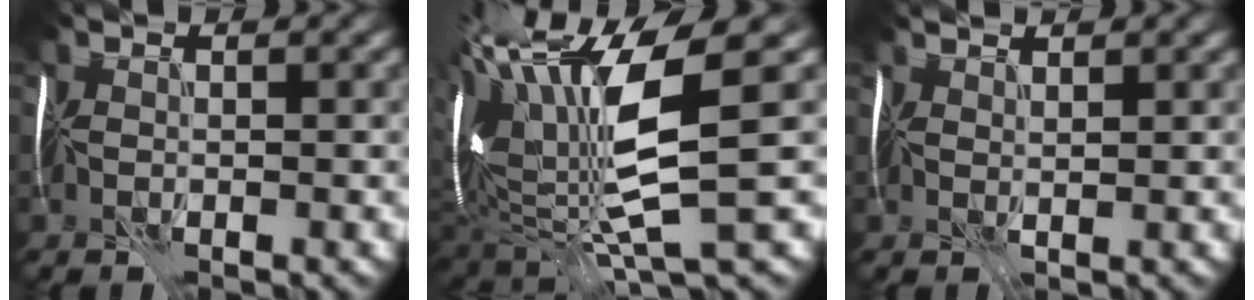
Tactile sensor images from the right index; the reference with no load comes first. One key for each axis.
{"total": 12.1, "fx": 3.4, "fy": 3.0, "fz": 11.2, "tx": -0.243, "ty": 0.006, "tz": 0.089}
{"total": 2.5, "fx": 2.2, "fy": 0.7, "fz": 0.9, "tx": -0.010, "ty": 0.024, "tz": 0.017}